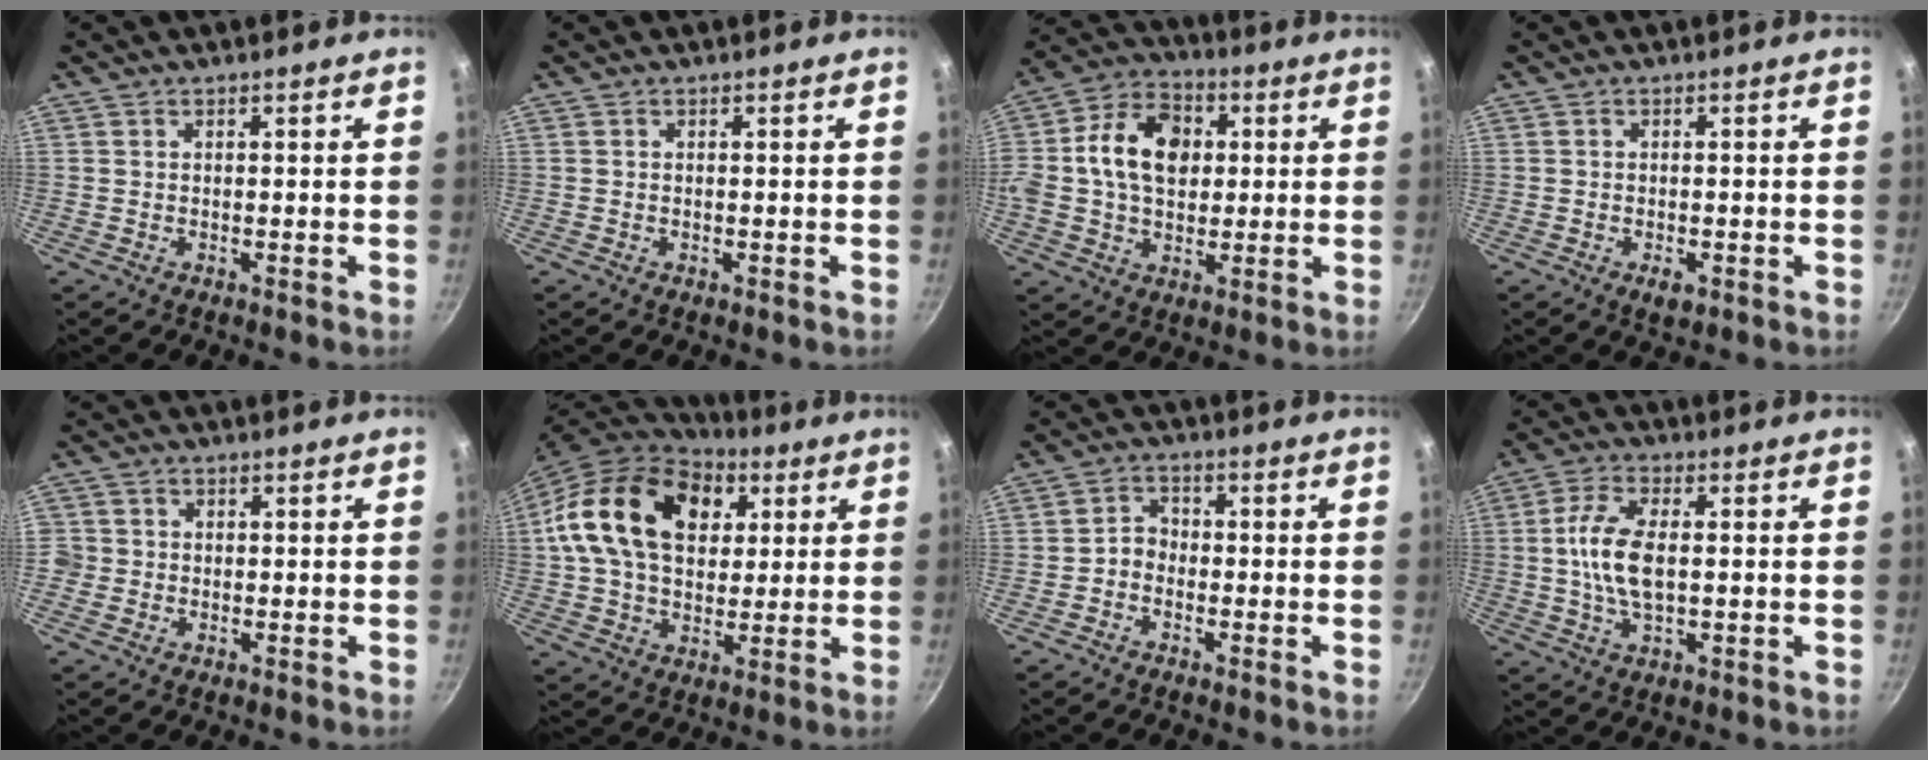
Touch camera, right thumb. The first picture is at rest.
{"total": 0.0}
{"total": 15.4, "force": [2.0, 11.2, 10.4], "torque": [-0.160, 0.020, 0.018]}
{"total": 2.2, "force": [-1.0, 1.1, 1.7], "torque": [-0.028, 0.000, -0.014]}
{"total": 2.6, "force": [-0.2, 2.5, 0.5], "torque": [0.004, 0.010, -0.007]}
{"total": 22.5, "force": [6.3, 15.5, 15.0], "torque": [-0.243, 0.007, 0.099]}
{"total": 3.0, "force": [-1.3, 2.3, 1.4], "torque": [-0.013, 0.022, -0.031]}
{"total": 9.7, "force": [0.3, 4.7, 8.5], "torque": [-0.174, 0.008, 0.003]}